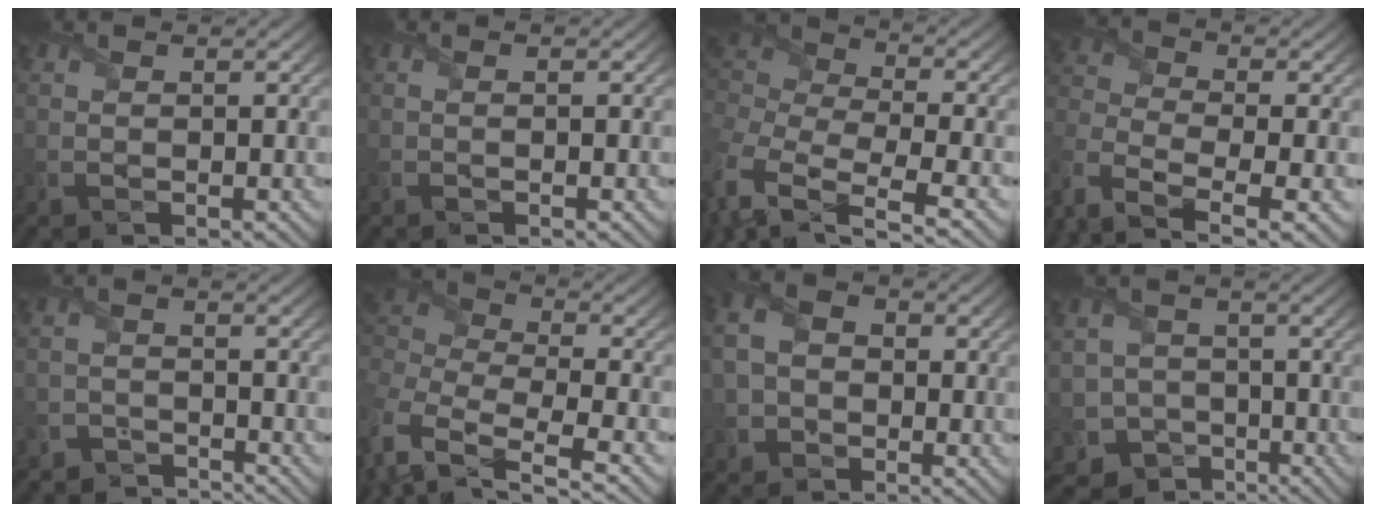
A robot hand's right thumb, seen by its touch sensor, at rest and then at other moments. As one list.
[{"total": 0.6, "force": [-0.4, 0.1, 0.5], "torque": [-0.003, 0.001, -0.004]}, {"total": 10.2, "force": [-3.4, 5.2, 8.1], "torque": [-0.222, -0.001, -0.053]}, {"total": 9.9, "force": [-6.2, 4.4, 6.2], "torque": [-0.159, -0.022, -0.132]}, {"total": 3.4, "force": [-3.3, 0.6, -0.1], "torque": [0.013, 0.003, -0.074]}, {"total": 9.7, "force": [-4.0, 4.7, 7.4], "torque": [-0.203, -0.001, -0.065]}, {"total": 7.0, "force": [-1.3, 5.9, 3.5], "torque": [-0.099, -0.005, -0.038]}, {"total": 9.2, "force": [-5.0, 7.4, 2.0], "torque": [-0.058, -0.021, -0.100]}]